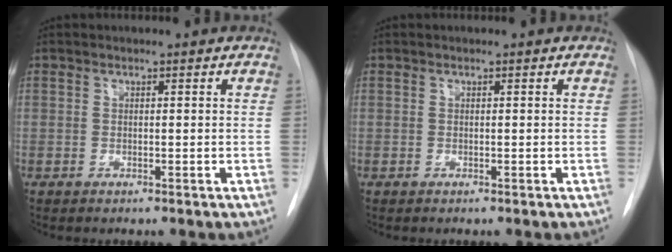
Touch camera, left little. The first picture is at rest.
{"total": 0.0}